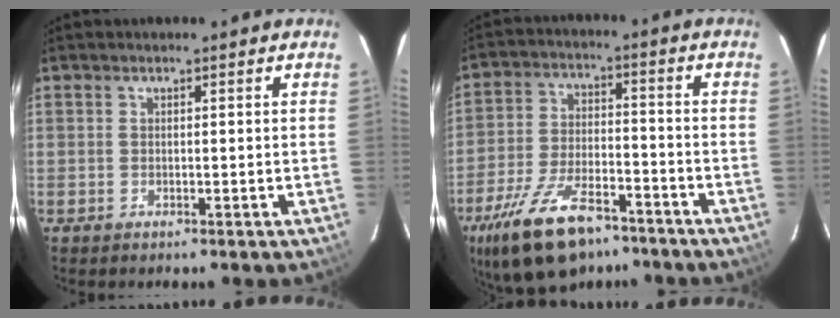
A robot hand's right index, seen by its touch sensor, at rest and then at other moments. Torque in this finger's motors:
{"motor_torque": [1.72, -0.42, 0.74, 0.17]}